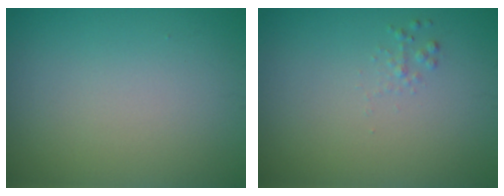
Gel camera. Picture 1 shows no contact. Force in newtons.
{"total": 0.6, "press": 0.6, "slide": 0.0}